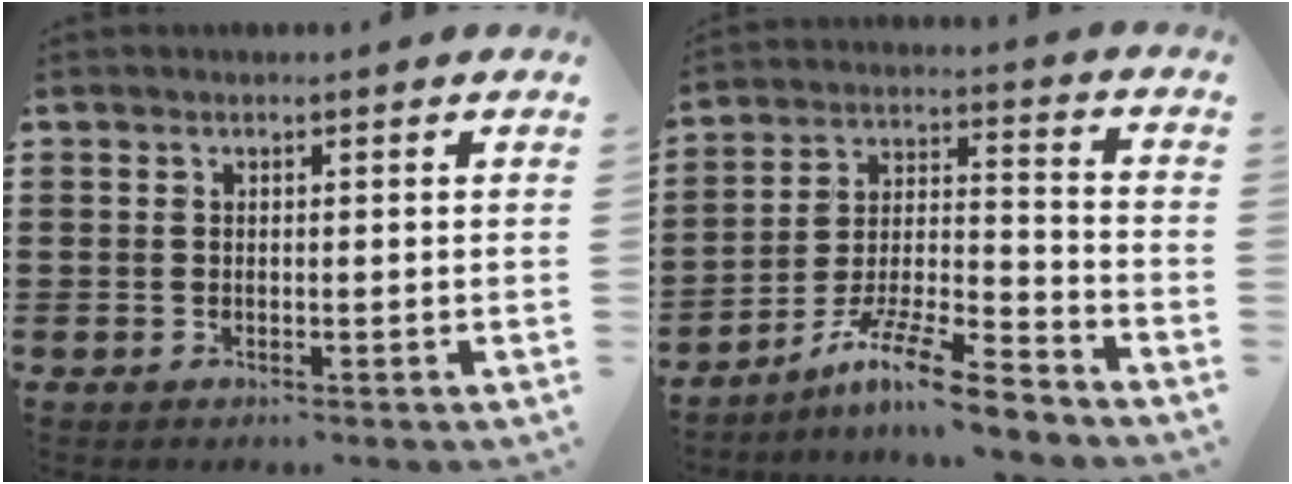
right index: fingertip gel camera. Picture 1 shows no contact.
{"total": 10.8, "force": [-9.2, 0.7, 5.7], "torque": [-0.096, 0.019, -0.178]}